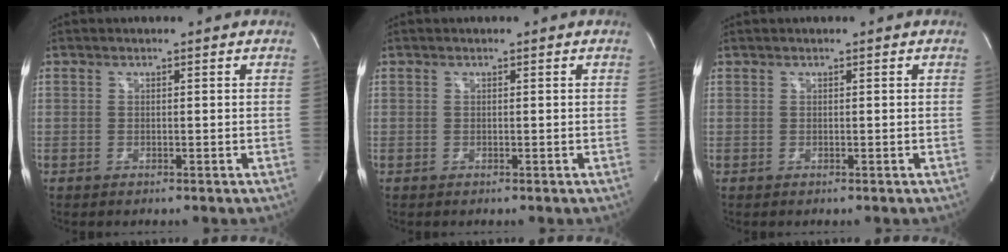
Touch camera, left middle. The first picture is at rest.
{"total": 0.0}
{"total": 0.0}